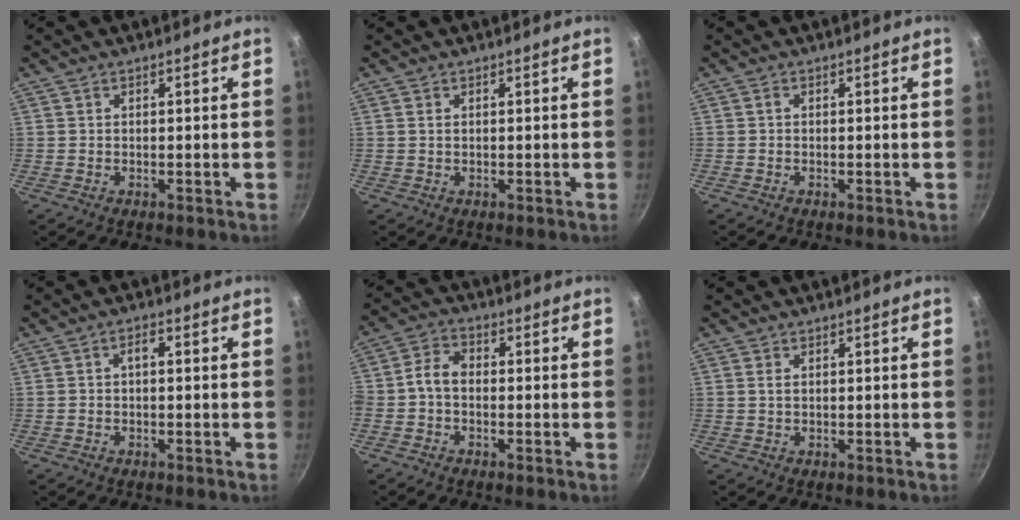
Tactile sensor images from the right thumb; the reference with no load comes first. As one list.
[{"total": 0.7, "force": [0.2, 0.4, 0.5], "torque": [-0.009, 0.001, 0.003]}, {"total": 0.6, "force": [0.0, 0.2, 0.6], "torque": [-0.013, 0.003, -0.001]}, {"total": 1.8, "force": [-0.2, 0.9, 1.5], "torque": [-0.027, 0.013, -0.004]}, {"total": 4.7, "force": [-1.2, 3.1, 3.3], "torque": [-0.062, 0.028, -0.036]}, {"total": 1.0, "force": [0.3, 0.6, 0.8], "torque": [-0.015, 0.001, 0.004]}]